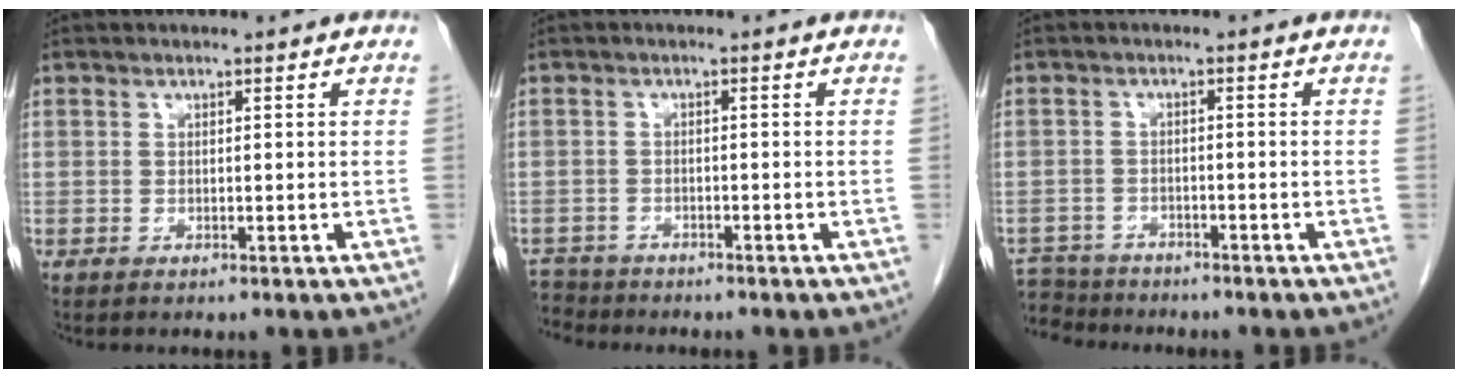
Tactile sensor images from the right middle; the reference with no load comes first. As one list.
[{"total": 4.1, "force": [-3.9, 1.3, -0.5], "torque": [0.012, -0.008, -0.071]}, {"total": 6.1, "force": [-5.8, 1.9, 0.2], "torque": [-0.003, -0.001, -0.100]}]